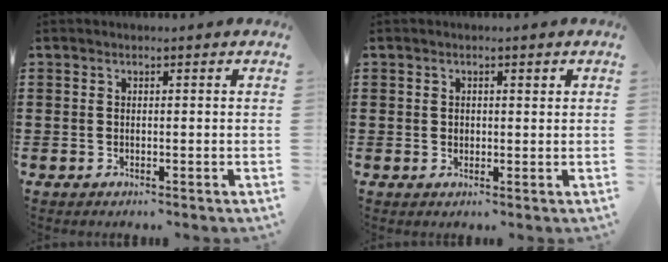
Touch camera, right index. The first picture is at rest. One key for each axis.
{"total": 0.9, "fx": 0.3, "fy": 0.7, "fz": 0.5, "tx": -0.013, "ty": 0.005, "tz": 0.005}